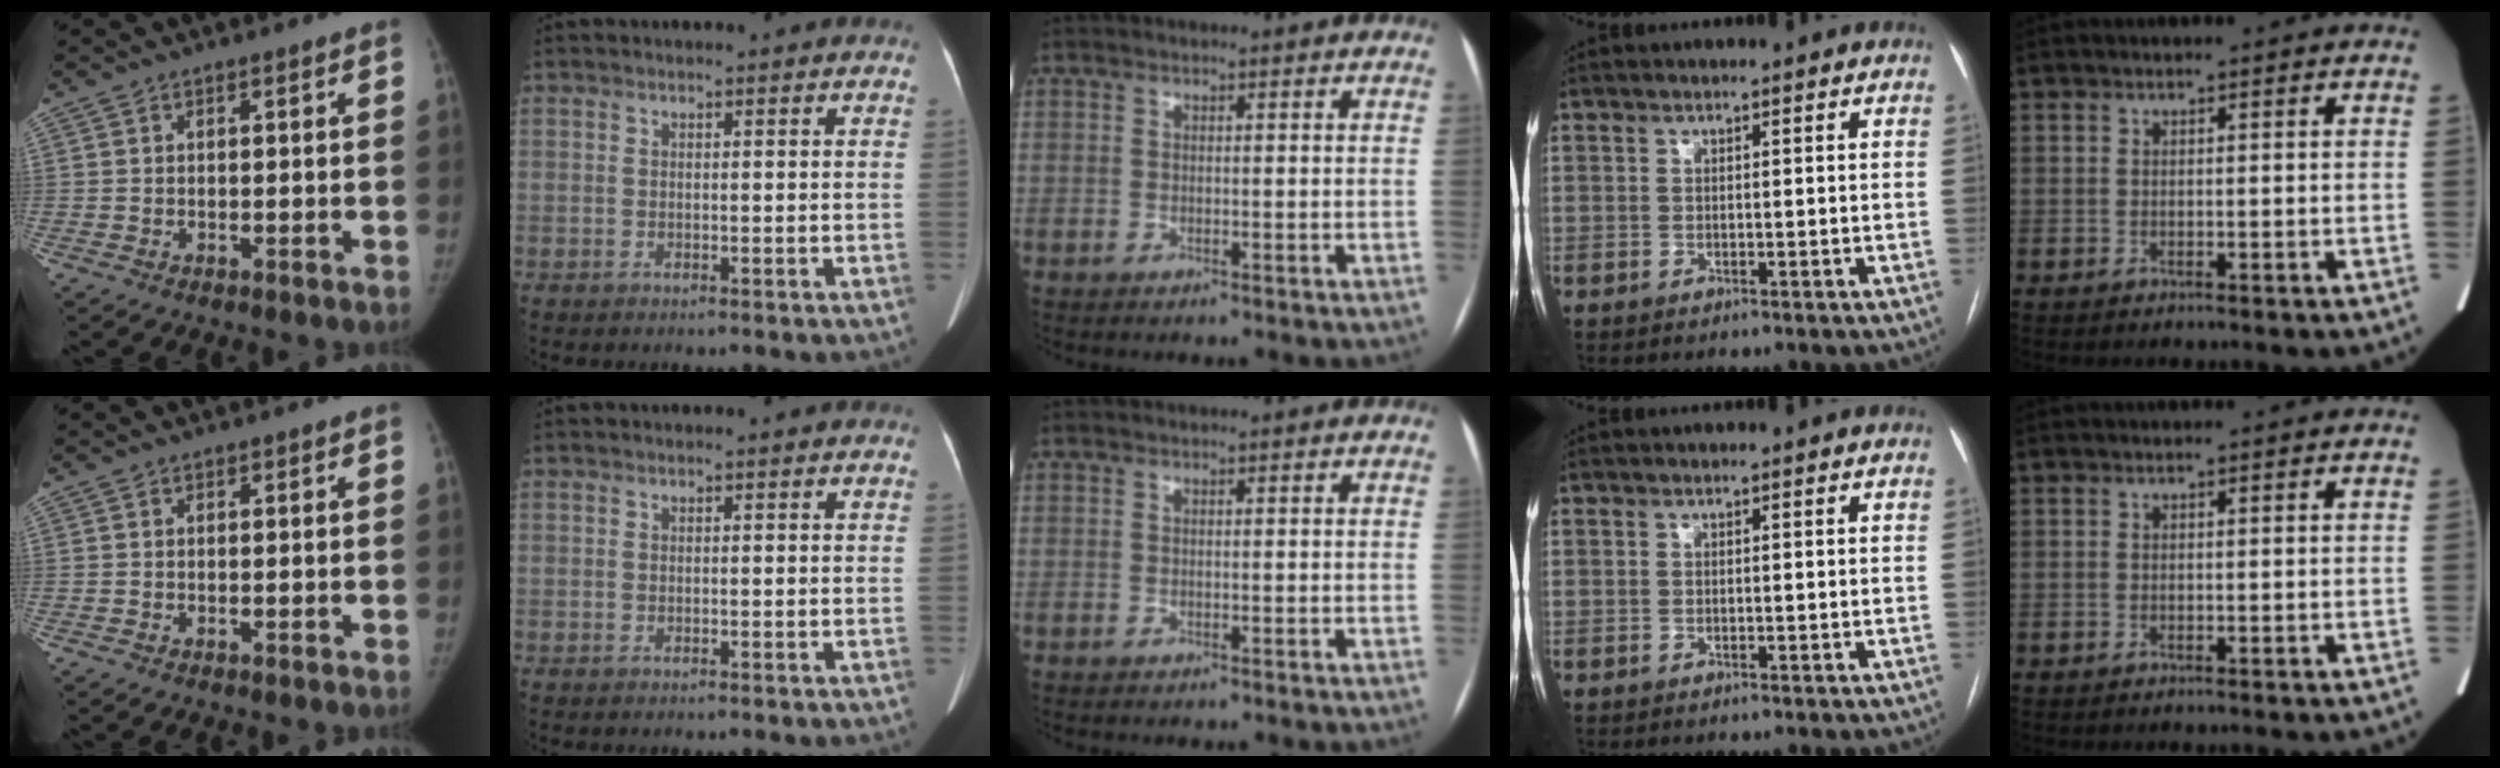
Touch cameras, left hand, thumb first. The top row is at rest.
{}